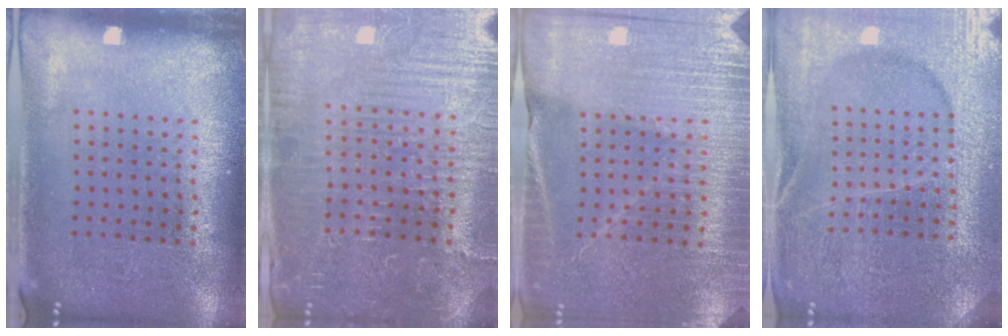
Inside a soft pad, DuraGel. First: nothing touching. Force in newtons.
{"total": 4.4, "press": 4.2, "slide": 1.3}
{"total": 3.4, "press": 3.3, "slide": 0.7}
{"total": 4.2, "press": 4.0, "slide": 1.3}